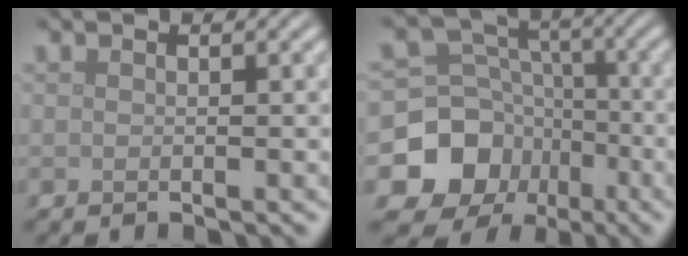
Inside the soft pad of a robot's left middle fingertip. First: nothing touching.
{"total": 9.7, "force": [-4.2, 8.2, 2.9], "torque": [-0.070, 0.001, -0.093]}